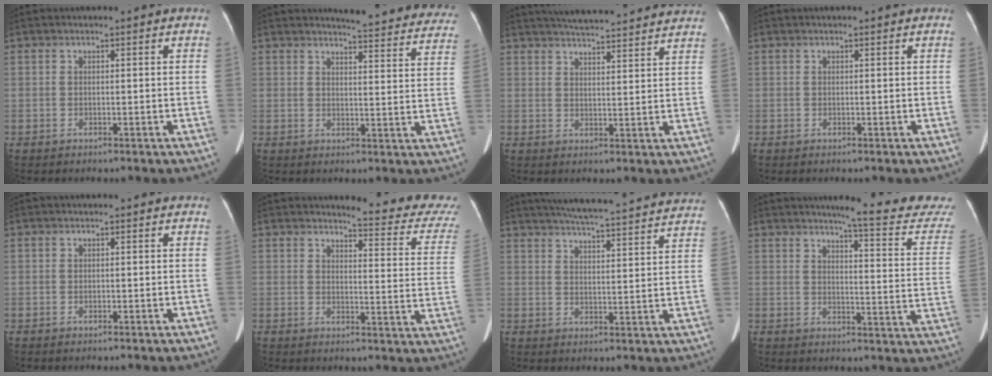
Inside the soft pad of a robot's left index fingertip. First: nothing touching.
{"total": 19.4, "force": [18.5, 2.5, 5.2], "torque": [-0.044, -0.068, 0.193]}
{"total": 17.9, "force": [16.6, 1.6, 6.4], "torque": [-0.095, 0.022, 0.215]}
{"total": 0.5, "force": [0.5, 0.0, 0.2], "torque": [-0.004, 0.012, 0.008]}
{"total": 0.0}
{"total": 13.1, "force": [12.6, 0.7, 3.7], "torque": [-0.030, -0.079, 0.117]}
{"total": 24.9, "force": [23.0, 1.6, 9.4], "torque": [-0.152, -0.011, 0.288]}
{"total": 15.5, "force": [14.5, -0.2, 5.4], "torque": [-0.060, -0.087, 0.152]}